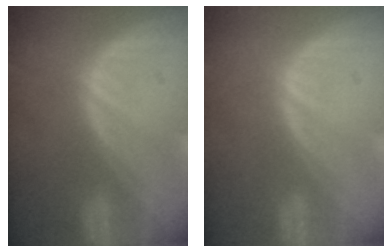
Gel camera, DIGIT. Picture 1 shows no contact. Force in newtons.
{"total": 0.0}